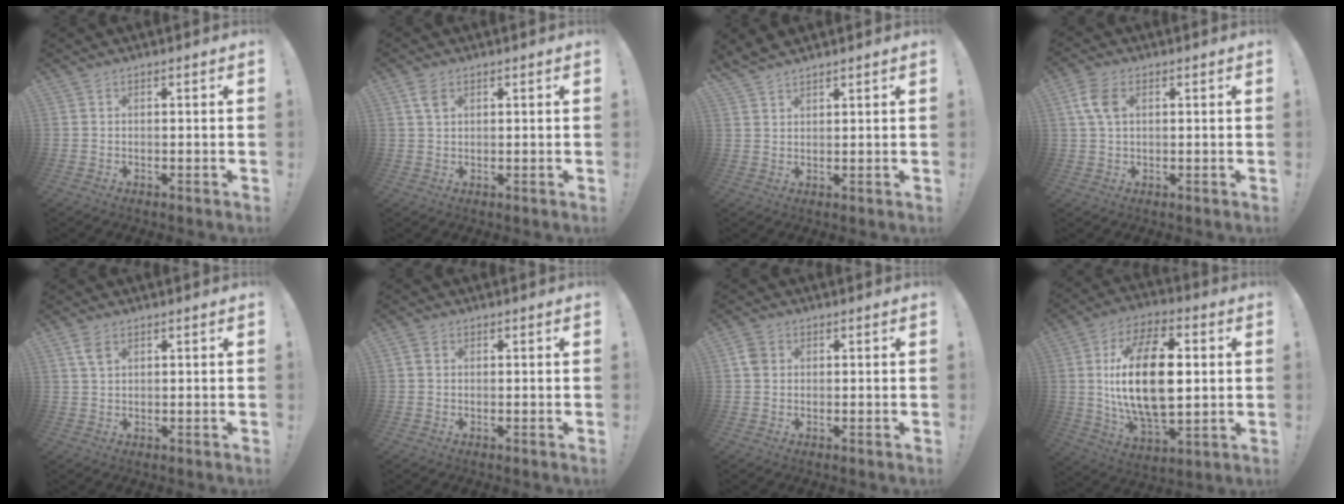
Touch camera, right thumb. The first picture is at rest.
{"total": 3.5, "force": [1.8, 2.0, 2.2], "torque": [-0.033, -0.004, 0.031]}
{"total": 3.3, "force": [3.1, 0.7, 0.4], "torque": [-0.009, -0.020, 0.060]}
{"total": 6.9, "force": [1.9, 4.6, 4.8], "torque": [-0.099, 0.005, 0.038]}
{"total": 3.6, "force": [1.9, 1.8, 2.4], "torque": [-0.036, -0.007, 0.034]}
{"total": 2.0, "force": [0.6, 1.5, 1.1], "torque": [-0.021, 0.005, 0.012]}
{"total": 3.3, "force": [0.9, 2.7, 1.7], "torque": [-0.016, 0.001, 0.015]}
{"total": 23.3, "force": [2.3, 12.3, 19.7], "torque": [-0.366, -0.001, 0.033]}